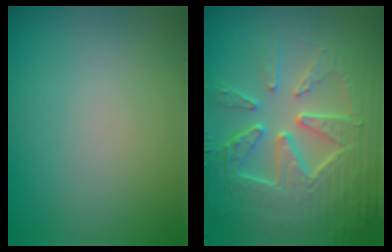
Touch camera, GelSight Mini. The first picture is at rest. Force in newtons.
{"total": 8.8, "press": 6.4, "slide": 6.0}